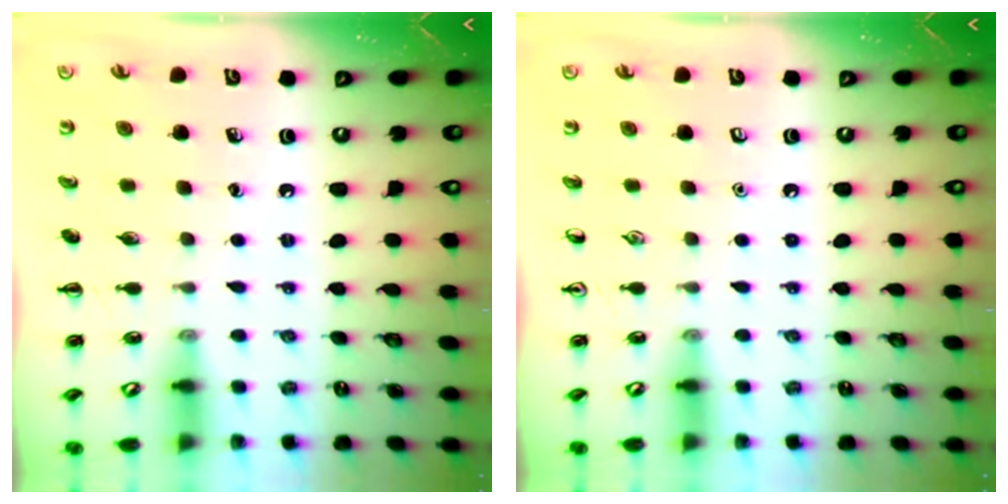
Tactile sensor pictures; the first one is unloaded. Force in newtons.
{"total": 0.0}